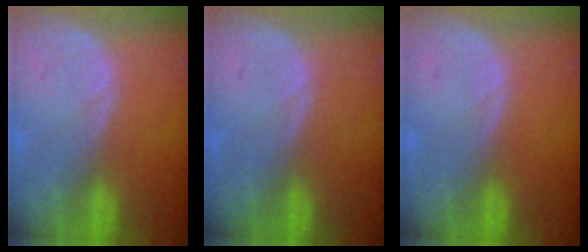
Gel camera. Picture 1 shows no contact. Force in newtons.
{"total": 0.0}
{"total": 0.0}